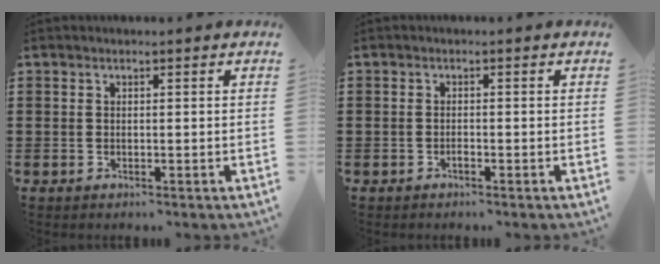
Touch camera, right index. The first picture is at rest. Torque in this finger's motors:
{"motor_torque": [0.92, 0.75, -0.01, -0.03]}